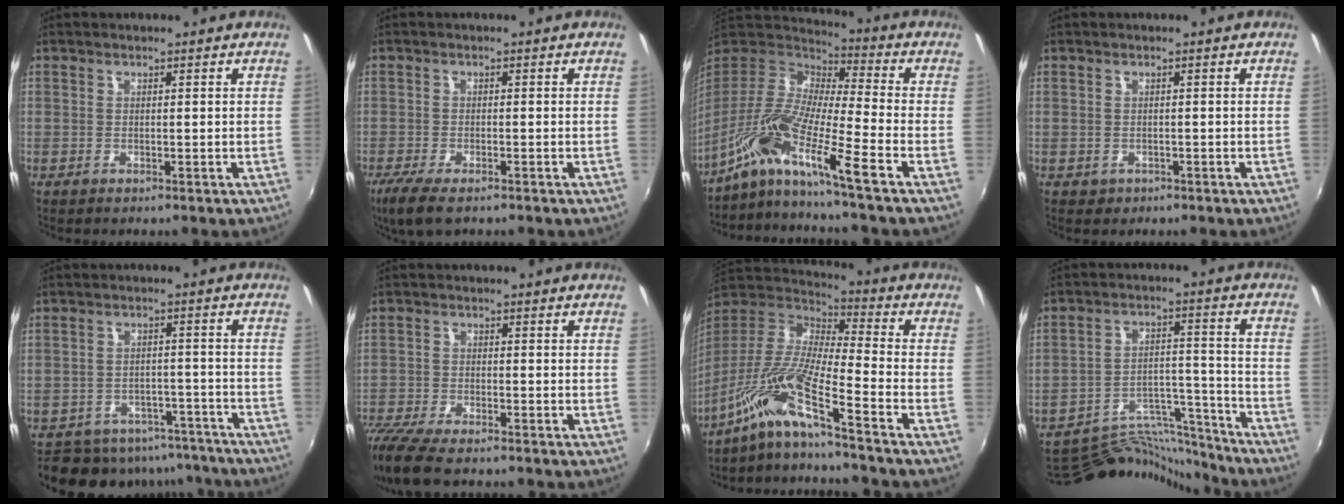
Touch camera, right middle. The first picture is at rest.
{"total": 6.1, "force": [-4.3, 1.7, 4.0], "torque": [-0.098, -0.027, -0.080]}
{"total": 15.1, "force": [-10.1, -0.2, 11.3], "torque": [-0.212, -0.017, -0.209]}
{"total": 1.3, "force": [-0.4, 1.1, 0.3], "torque": [-0.008, -0.003, -0.003]}
{"total": 12.8, "force": [-11.2, 5.6, 2.7], "torque": [-0.051, 0.021, -0.140]}
{"total": 11.3, "force": [-9.4, 2.6, 5.7], "torque": [-0.151, -0.041, -0.176]}
{"total": 12.9, "force": [-9.4, -0.6, 8.9], "torque": [-0.165, -0.009, -0.193]}
{"total": 14.9, "force": [-14.6, 2.5, 2.0], "torque": [-0.042, 0.036, -0.231]}